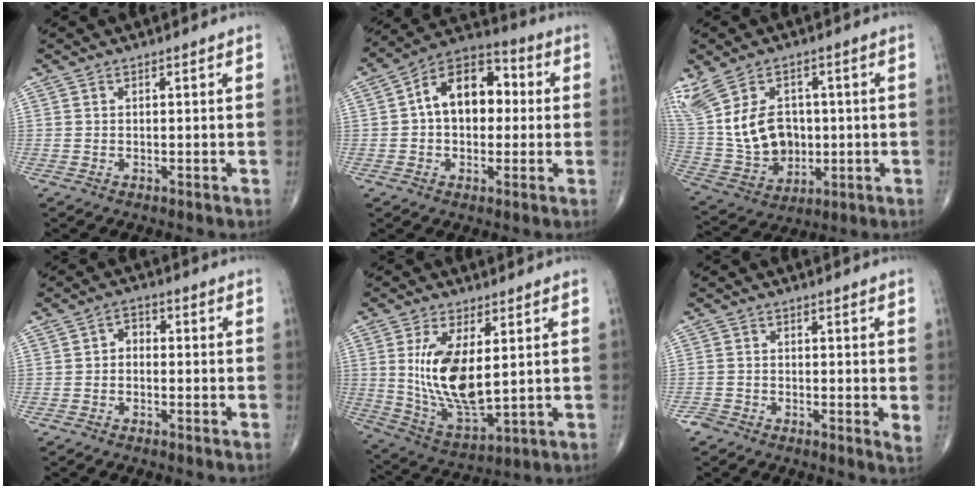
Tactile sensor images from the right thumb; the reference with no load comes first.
{"total": 13.9, "force": [1.4, 9.0, 10.4], "torque": [-0.130, 0.033, 0.009]}
{"total": 18.5, "force": [3.2, 13.4, 12.3], "torque": [-0.259, 0.010, 0.092]}
{"total": 2.7, "force": [-0.4, 2.0, 1.8], "torque": [-0.014, 0.015, -0.018]}
{"total": 14.4, "force": [2.5, 6.4, 12.7], "torque": [-0.238, -0.027, 0.066]}
{"total": 2.7, "force": [-0.9, 1.1, 2.3], "torque": [-0.032, -0.004, -0.029]}